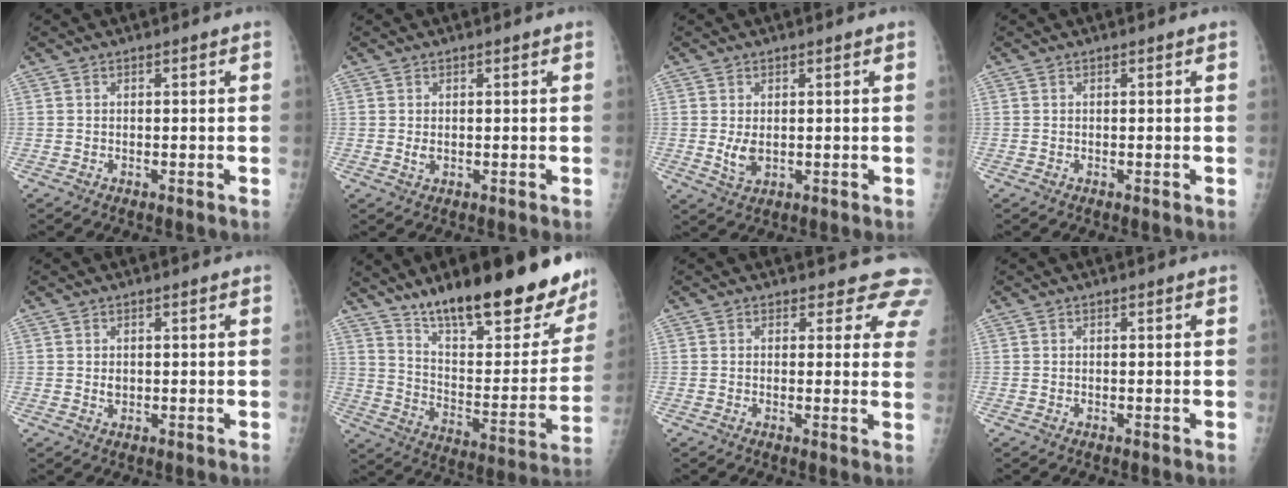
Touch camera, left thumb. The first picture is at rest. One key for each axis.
{"total": 1.4, "fx": 0.5, "fy": 0.6, "fz": 1.1, "tx": -0.022, "ty": -0.003, "tz": 0.012}
{"total": 3.1, "fx": 0.5, "fy": 1.7, "fz": 2.6, "tx": -0.044, "ty": -0.011, "tz": 0.016}
{"total": 0.0}
{"total": 1.2, "fx": 0.5, "fy": 0.7, "fz": 0.8, "tx": -0.009, "ty": -0.004, "tz": 0.012}
{"total": 27.9, "fx": 20.5, "fy": 7.8, "fz": 17.1, "tx": -0.212, "ty": -0.101, "tz": 0.306}
{"total": 7.9, "fx": 6.8, "fy": 3.7, "fz": 1.5, "tx": 0.032, "ty": -0.028, "tz": 0.046}
{"total": 0.0}